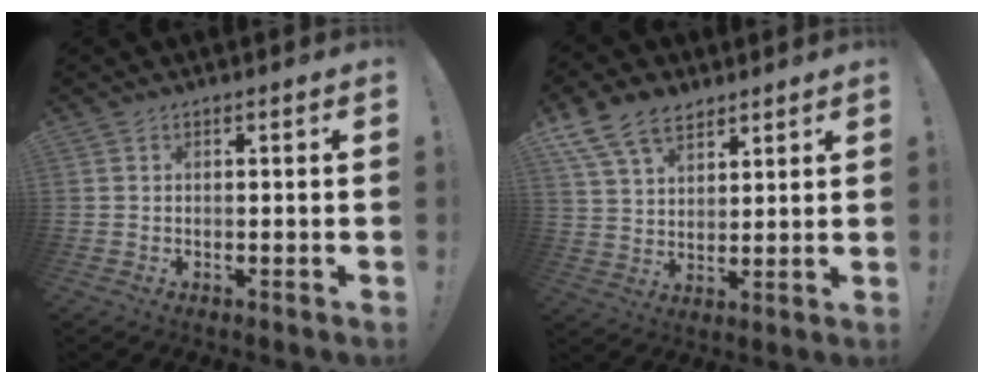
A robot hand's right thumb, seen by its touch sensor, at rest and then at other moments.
{"total": 12.3, "force": [8.1, 7.3, 5.6], "torque": [-0.103, -0.040, 0.156]}